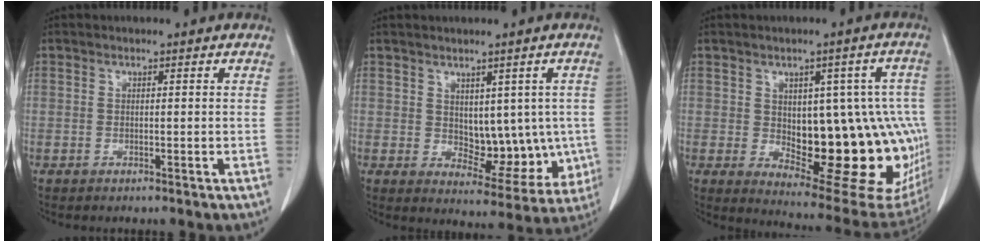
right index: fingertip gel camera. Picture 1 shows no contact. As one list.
[{"total": 8.8, "force": [0.4, 5.6, 6.8], "torque": [-0.067, 0.006, 0.028]}, {"total": 20.8, "force": [-1.7, 8.7, 18.8], "torque": [-0.164, 0.023, 0.014]}]